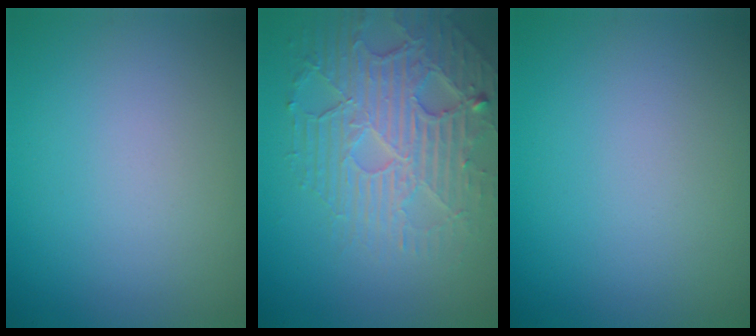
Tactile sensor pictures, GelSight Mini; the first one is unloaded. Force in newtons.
{"total": 6.2, "press": 4.7, "slide": 4.0}
{"total": 0.0}